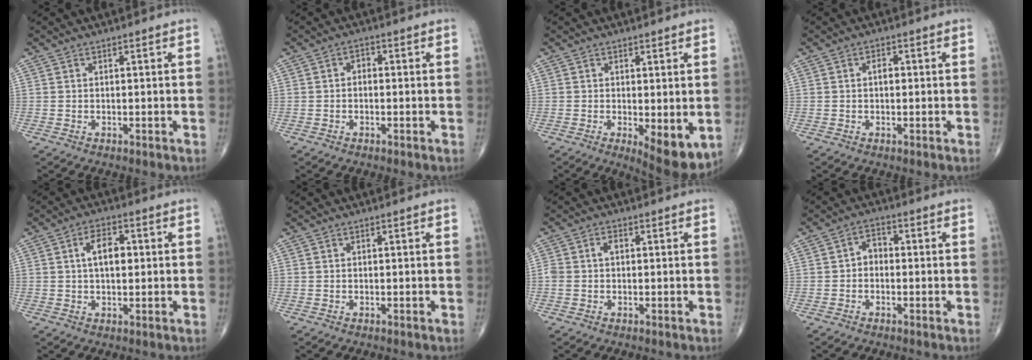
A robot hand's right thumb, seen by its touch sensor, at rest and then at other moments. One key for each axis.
{"total": 1.5, "fx": -0.3, "fy": 1.1, "fz": 1.0, "tx": -0.004, "ty": 0.008, "tz": -0.011}
{"total": 7.5, "fx": -1.4, "fy": 2.6, "fz": 6.9, "tx": -0.090, "ty": -0.022, "tz": -0.014}
{"total": 1.5, "fx": 0.0, "fy": 0.9, "fz": 1.2, "tx": -0.013, "ty": 0.002, "tz": -0.004}
{"total": 5.9, "fx": 0.9, "fy": 3.2, "fz": 4.8, "tx": -0.073, "ty": 0.007, "tz": 0.011}
{"total": 0.0}
{"total": 2.1, "fx": 0.1, "fy": 1.4, "fz": 1.5, "tx": -0.031, "ty": 0.011, "tz": 0.003}
{"total": 3.1, "fx": -0.5, "fy": 2.3, "fz": 2.0, "tx": -0.018, "ty": 0.016, "tz": -0.019}